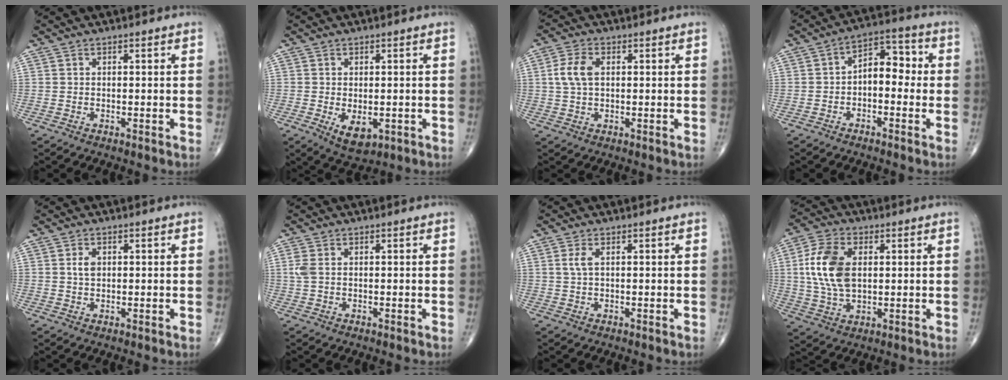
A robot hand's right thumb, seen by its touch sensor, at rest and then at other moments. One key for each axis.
{"total": 5.1, "fx": -1.2, "fy": 2.9, "fz": 4.0, "tx": -0.056, "ty": -0.010, "tz": -0.008}
{"total": 5.1, "fx": 0.8, "fy": 3.0, "fz": 4.1, "tx": -0.094, "ty": 0.008, "tz": 0.013}
{"total": 7.4, "fx": -0.8, "fy": 4.6, "fz": 5.8, "tx": -0.058, "ty": 0.037, "tz": -0.028}
{"total": 2.0, "fx": 0.4, "fy": 1.3, "fz": 1.5, "tx": -0.027, "ty": 0.000, "tz": 0.008}
{"total": 2.0, "fx": 0.3, "fy": 1.2, "fz": 1.6, "tx": -0.051, "ty": 0.008, "tz": 0.008}
{"total": 1.8, "fx": 0.5, "fy": 0.6, "fz": 1.6, "tx": -0.046, "ty": 0.006, "tz": 0.014}
{"total": 12.0, "fx": 1.7, "fy": 7.1, "fz": 9.5, "tx": -0.188, "ty": 0.002, "tz": 0.032}